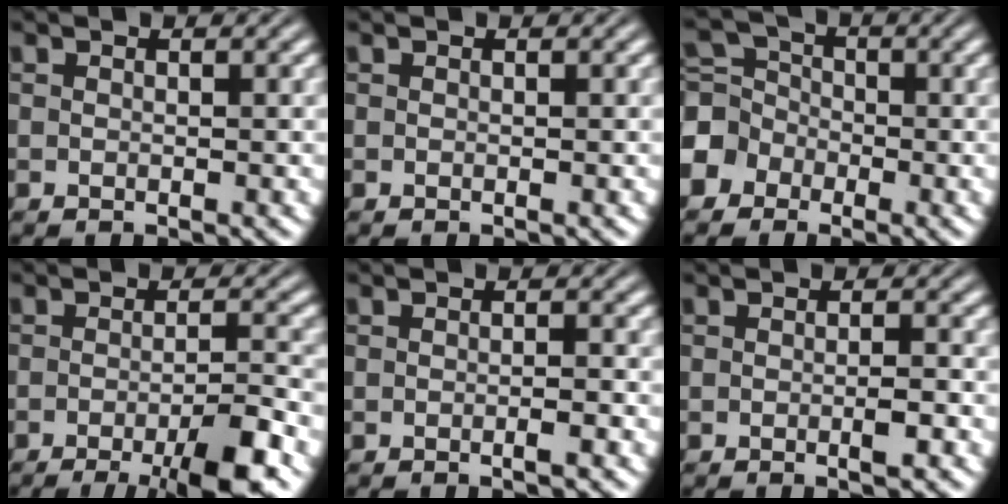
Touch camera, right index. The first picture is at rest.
{"total": 0.0}
{"total": 5.9, "force": [-1.1, 5.3, 2.4], "torque": [-0.045, -0.021, -0.019]}
{"total": 5.9, "force": [-3.7, 0.8, 4.5], "torque": [-0.050, -0.003, -0.059]}
{"total": 1.0, "force": [-0.7, 0.0, 0.7], "torque": [-0.008, 0.006, -0.017]}
{"total": 1.2, "force": [-0.7, 0.1, 1.0], "torque": [-0.011, 0.005, -0.015]}